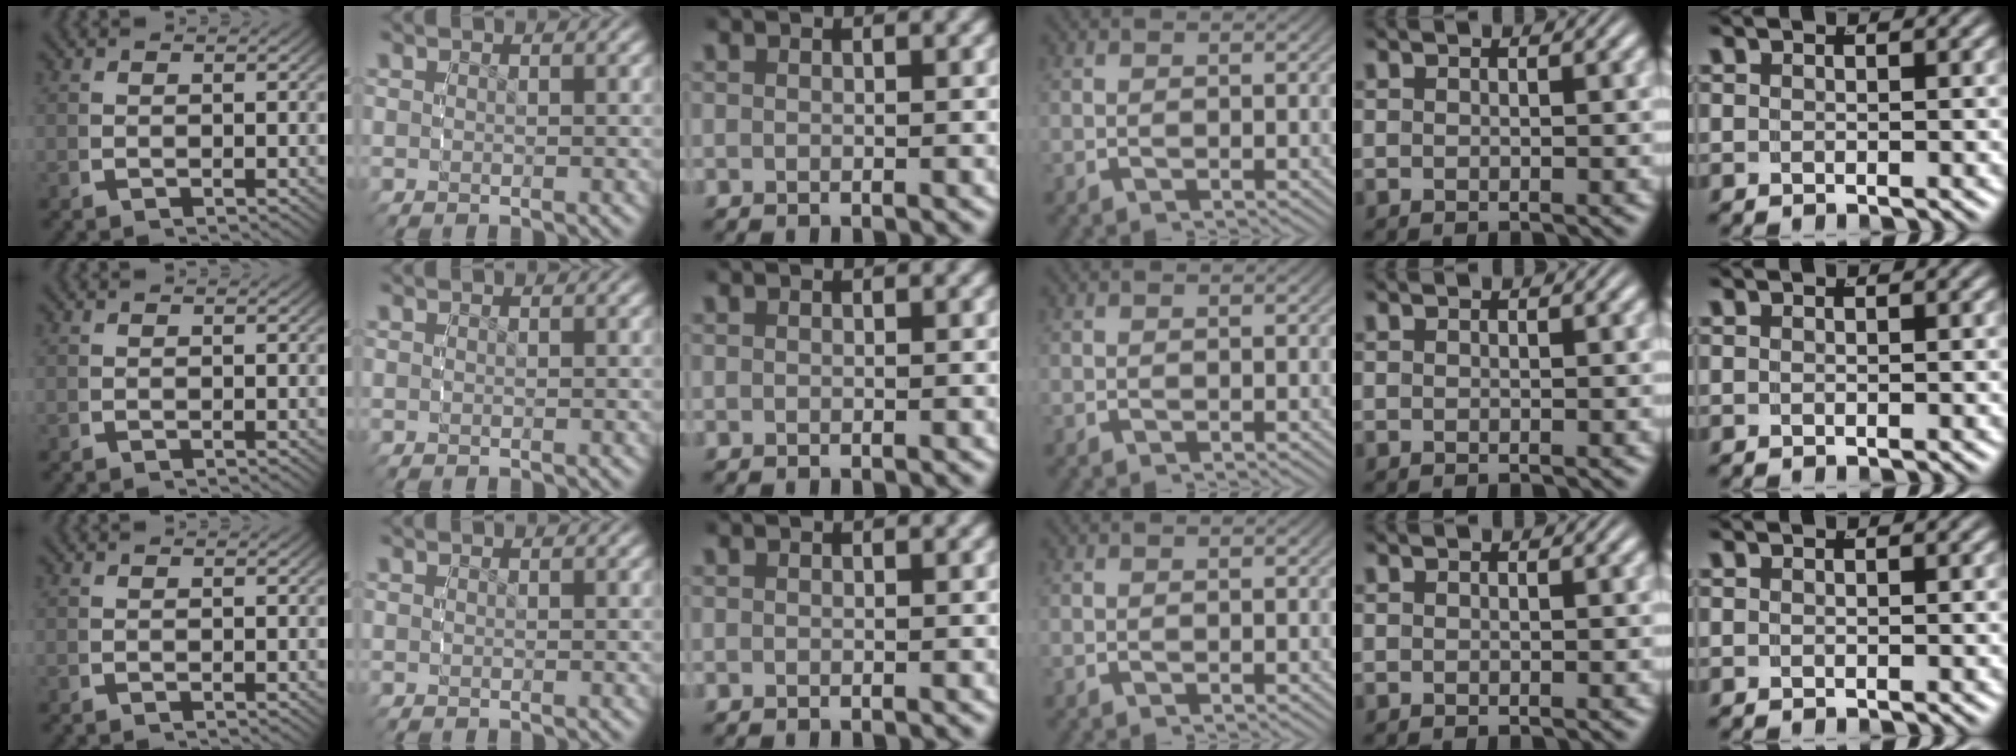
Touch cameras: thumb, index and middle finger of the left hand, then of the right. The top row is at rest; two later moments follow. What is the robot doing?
{"motion": "reach", "object": "backpack"}